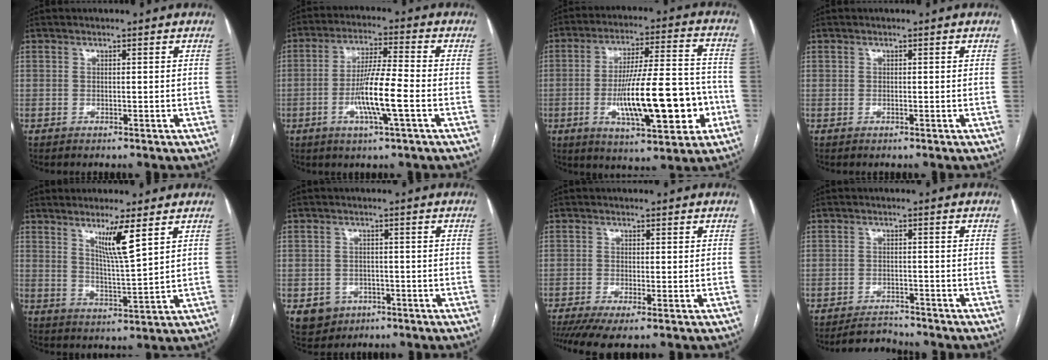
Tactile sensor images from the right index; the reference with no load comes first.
{"total": 9.3, "force": [-2.6, 0.1, 9.0], "torque": [-0.171, -0.005, -0.053]}
{"total": 17.8, "force": [-4.6, 3.7, 16.8], "torque": [-0.281, 0.006, -0.066]}
{"total": 0.0}
{"total": 6.6, "force": [3.7, -0.5, 5.4], "torque": [-0.097, -0.018, 0.068]}
{"total": 5.0, "force": [-2.1, 4.4, 1.1], "torque": [-0.012, 0.006, -0.023]}
{"total": 5.1, "force": [-3.2, 0.9, 3.8], "torque": [-0.065, -0.011, -0.058]}
{"total": 3.3, "force": [-3.2, 0.5, -0.4], "torque": [0.003, -0.008, -0.052]}